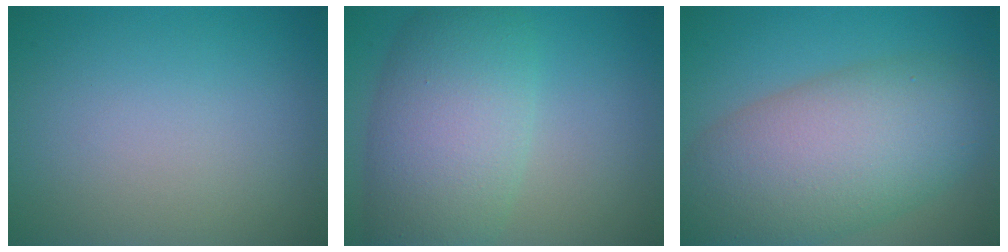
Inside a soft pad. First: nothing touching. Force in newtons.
{"total": 8.6, "press": 8.6, "slide": 0.4}
{"total": 10.7, "press": 10.7, "slide": 0.3}